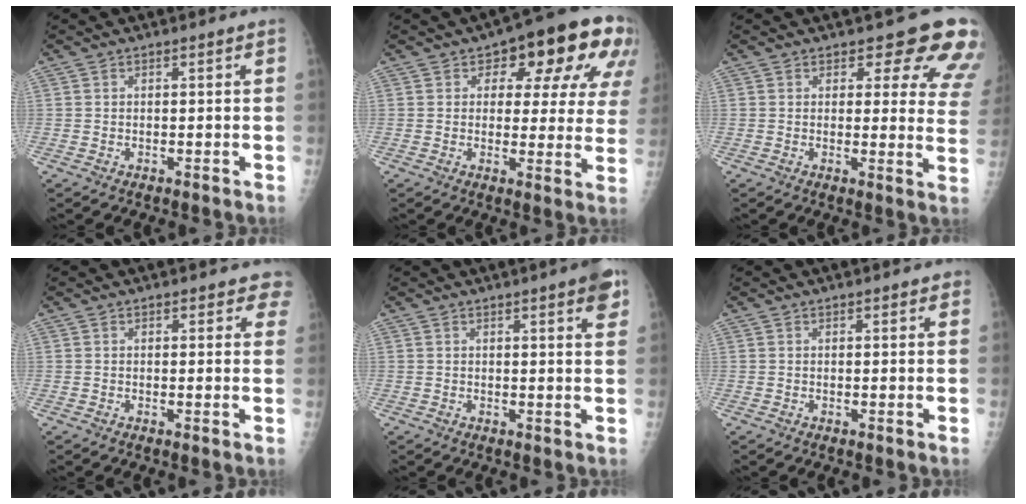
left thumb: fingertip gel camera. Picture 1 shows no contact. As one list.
[{"total": 16.5, "force": [7.1, 8.4, 12.2], "torque": [-0.095, -0.001, 0.085]}, {"total": 12.5, "force": [9.6, 5.2, 6.2], "torque": [-0.017, -0.056, 0.083]}, {"total": 3.2, "force": [2.5, 1.6, 1.2], "torque": [0.023, -0.006, 0.018]}, {"total": 4.8, "force": [2.6, 0.7, 4.0], "torque": [-0.042, -0.007, 0.028]}, {"total": 1.2, "force": [0.8, 0.5, 0.7], "torque": [-0.001, -0.001, 0.007]}]